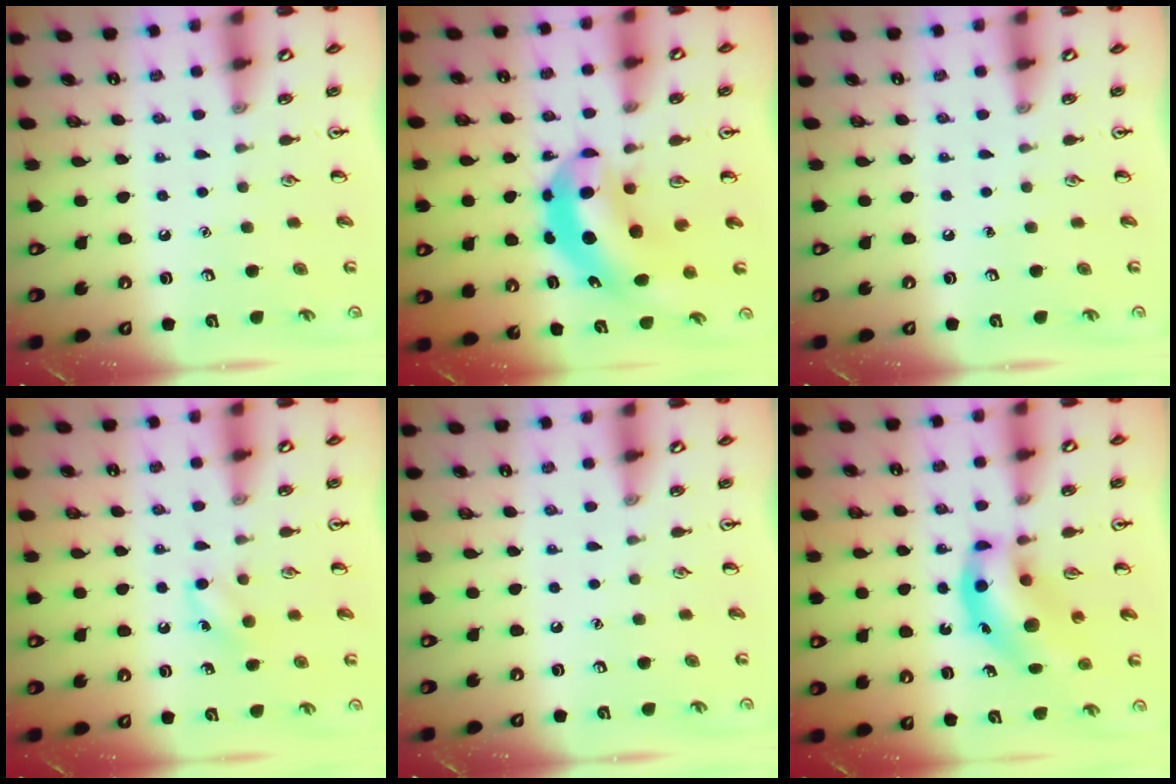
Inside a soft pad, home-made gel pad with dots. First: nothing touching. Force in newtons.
{"total": 8.3, "press": 8.0, "slide": 2.3}
{"total": 0.0}
{"total": 6.3, "press": 6.0, "slide": 1.8}
{"total": 0.0}
{"total": 12.8, "press": 12.4, "slide": 3.5}